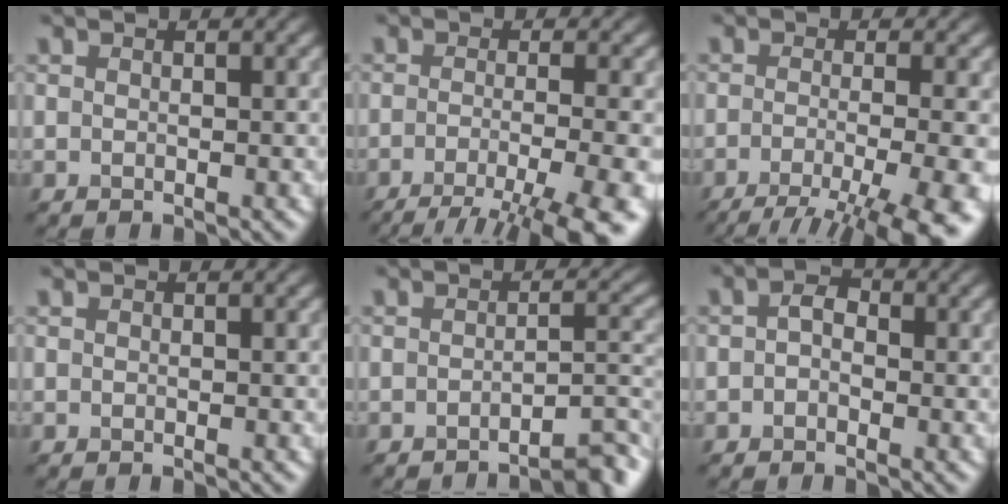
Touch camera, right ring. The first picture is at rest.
{"total": 7.5, "force": [-5.4, 0.7, 5.1], "torque": [-0.106, -0.003, -0.064]}
{"total": 8.3, "force": [-5.7, 1.1, 5.9], "torque": [-0.121, -0.008, -0.063]}
{"total": 0.0}
{"total": 4.2, "force": [-3.8, -0.7, 1.4], "torque": [-0.037, 0.015, -0.034]}
{"total": 0.9, "force": [-0.8, -0.2, -0.1], "torque": [-0.036, 0.008, 0.009]}